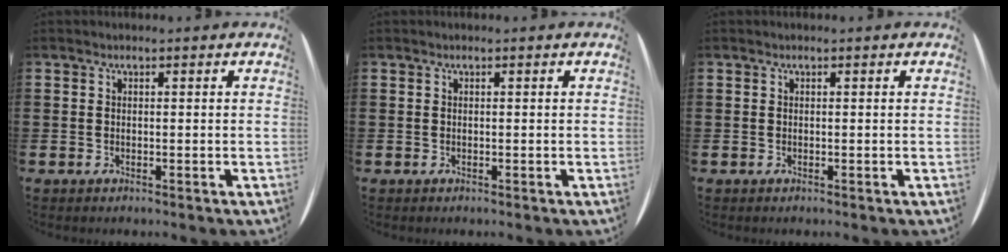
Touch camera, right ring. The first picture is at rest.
{"total": 0.0}
{"total": 0.0}